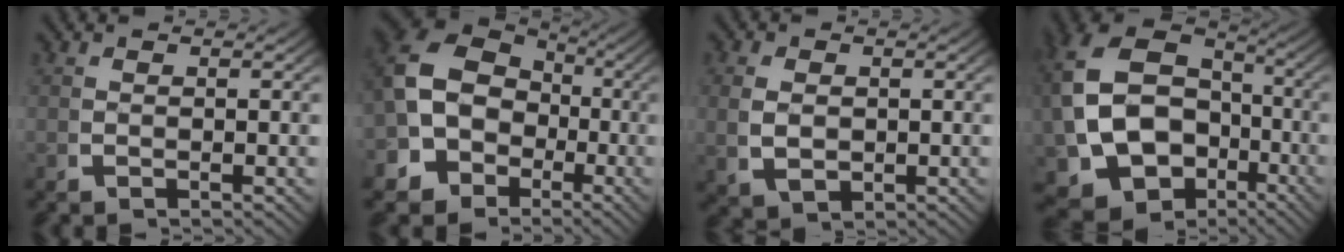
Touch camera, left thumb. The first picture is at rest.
{"total": 11.5, "force": [-0.2, 9.7, 6.1], "torque": [-0.147, -0.035, 0.000]}
{"total": 3.7, "force": [0.0, 2.8, 2.5], "torque": [-0.057, -0.019, 0.017]}
{"total": 18.7, "force": [-2.9, 15.3, 10.5], "torque": [-0.253, -0.074, -0.027]}